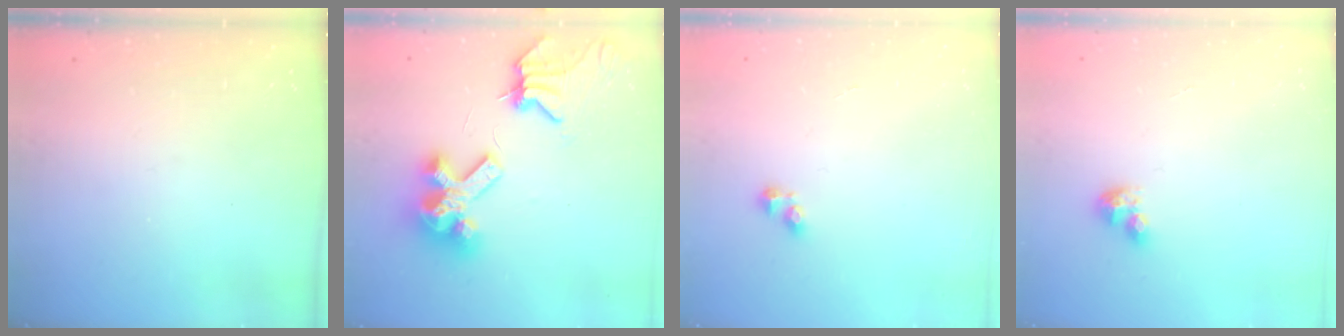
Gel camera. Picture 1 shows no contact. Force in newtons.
{"total": 11.5, "press": 11.4, "slide": 1.5}
{"total": 2.5, "press": 2.5, "slide": 0.3}
{"total": 4.5, "press": 4.5, "slide": 0.4}